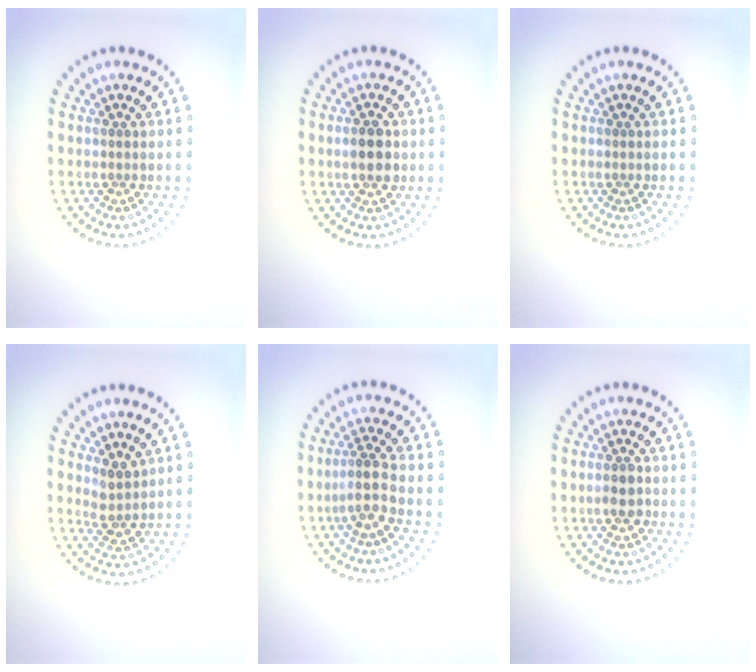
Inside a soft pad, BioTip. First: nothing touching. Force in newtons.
{"total": 2.9, "press": 2.9, "slide": 0.1}
{"total": 0.0}
{"total": 2.1, "press": 1.7, "slide": 1.2}
{"total": 2.7, "press": 2.1, "slide": 1.7}
{"total": 1.8, "press": 1.7, "slide": 0.5}